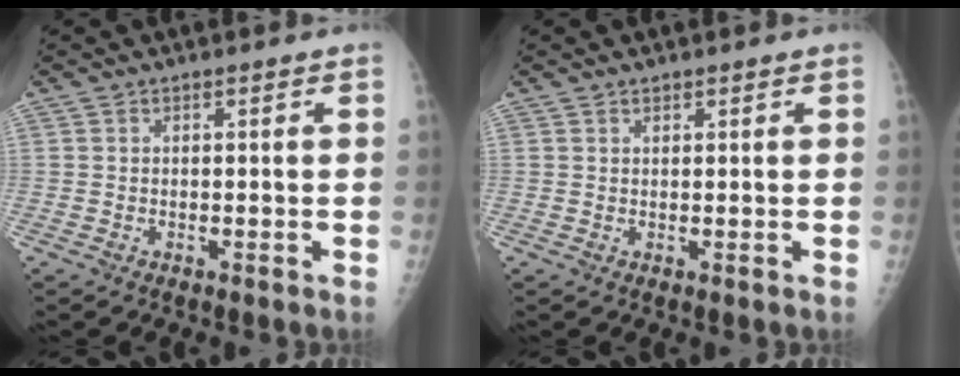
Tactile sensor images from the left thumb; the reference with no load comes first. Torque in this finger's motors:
{"motor_torque": [-0.18, -0.01, -0.15, -0.06, -0.02]}